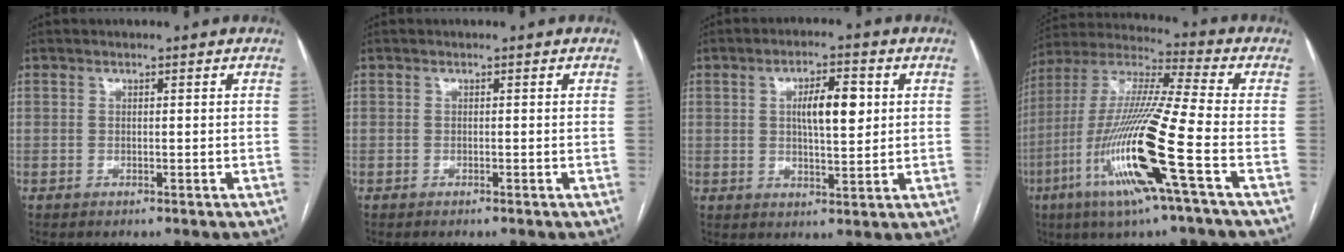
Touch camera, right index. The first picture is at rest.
{"total": 0.0}
{"total": 6.8, "force": [1.6, 1.7, 6.4], "torque": [-0.107, 0.008, 0.030]}
{"total": 19.1, "force": [-6.8, -0.3, 17.9], "torque": [-0.379, -0.023, -0.138]}